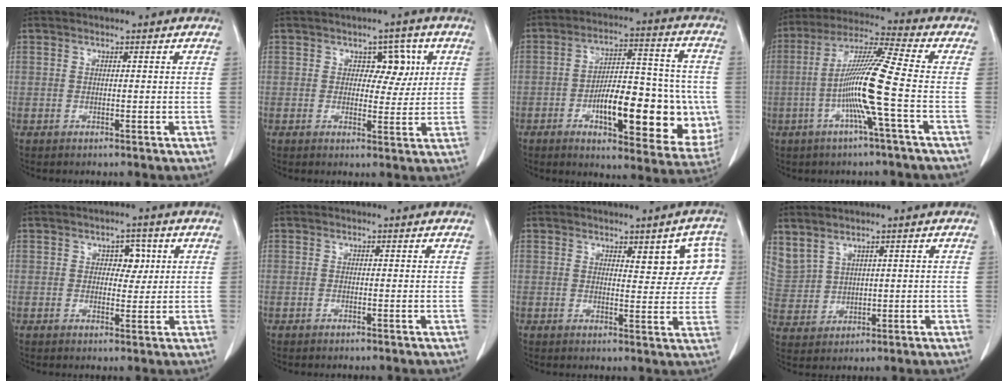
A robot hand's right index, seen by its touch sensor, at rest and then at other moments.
{"total": 5.0, "force": [1.5, 3.1, 3.6], "torque": [-0.036, 0.011, 0.022]}
{"total": 20.1, "force": [-4.6, 6.7, 18.4], "torque": [-0.218, 0.023, -0.052]}
{"total": 11.9, "force": [-2.6, -1.3, 11.6], "torque": [-0.223, 0.003, -0.057]}
{"total": 3.5, "force": [1.1, 2.2, 2.5], "torque": [-0.026, 0.009, 0.014]}
{"total": 0.0}
{"total": 8.0, "force": [3.0, 2.8, 6.9], "torque": [-0.060, 0.012, 0.031]}
{"total": 9.1, "force": [5.4, 6.2, 3.8], "torque": [-0.123, 0.015, 0.138]}